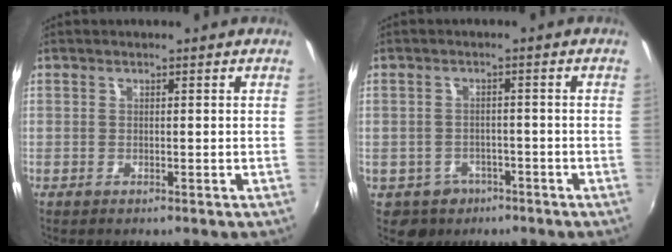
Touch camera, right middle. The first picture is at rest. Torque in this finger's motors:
{"motor_torque": [-0.15, -0.01, -0.07, -0.01]}